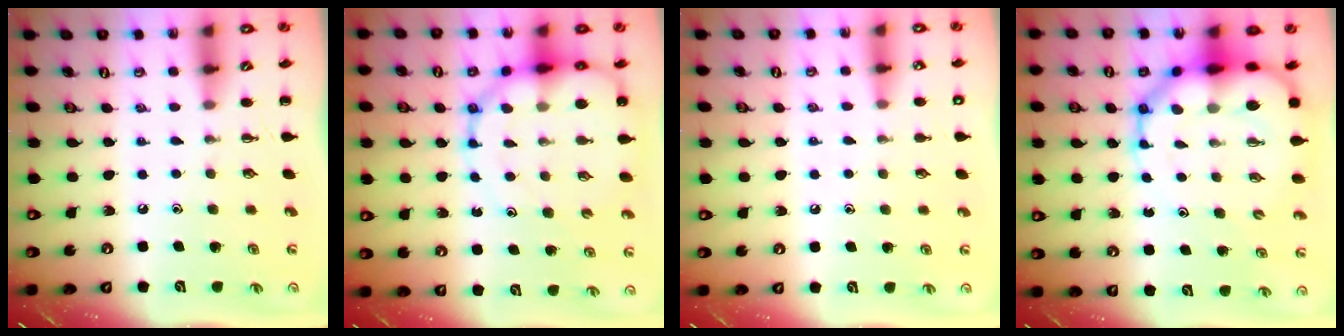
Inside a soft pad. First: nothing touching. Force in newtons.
{"total": 15.1, "press": 14.6, "slide": 3.9}
{"total": 7.0, "press": 6.8, "slide": 1.8}
{"total": 15.5, "press": 15.0, "slide": 4.1}